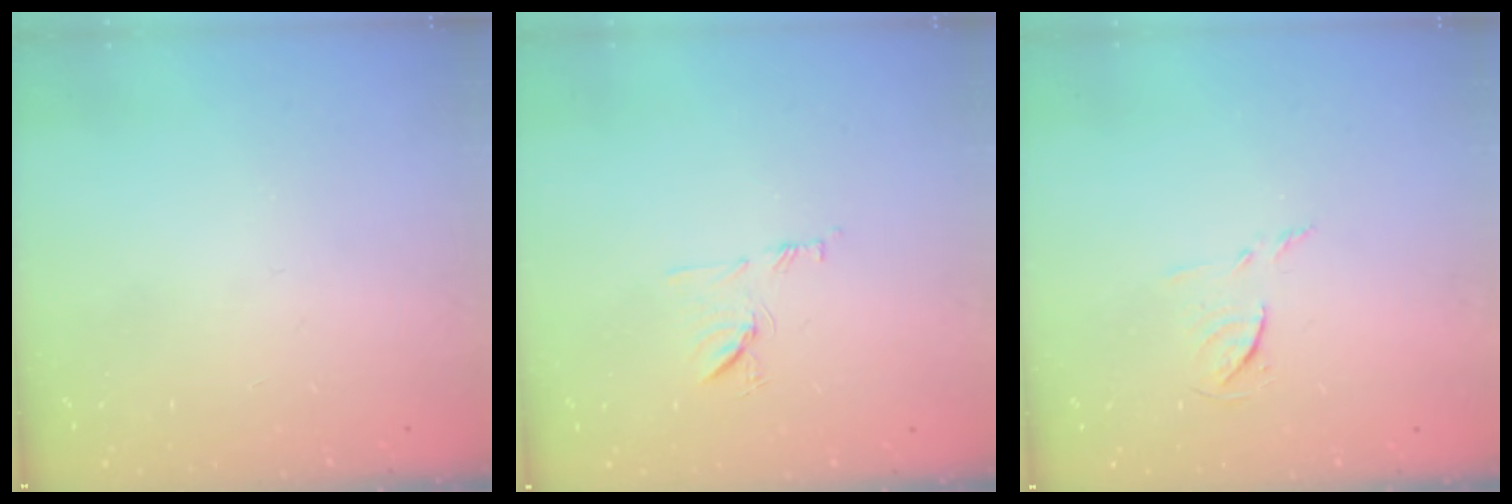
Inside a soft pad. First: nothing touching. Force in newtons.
{"total": 7.5, "press": 7.5, "slide": 0.8}
{"total": 7.3, "press": 7.3, "slide": 0.5}